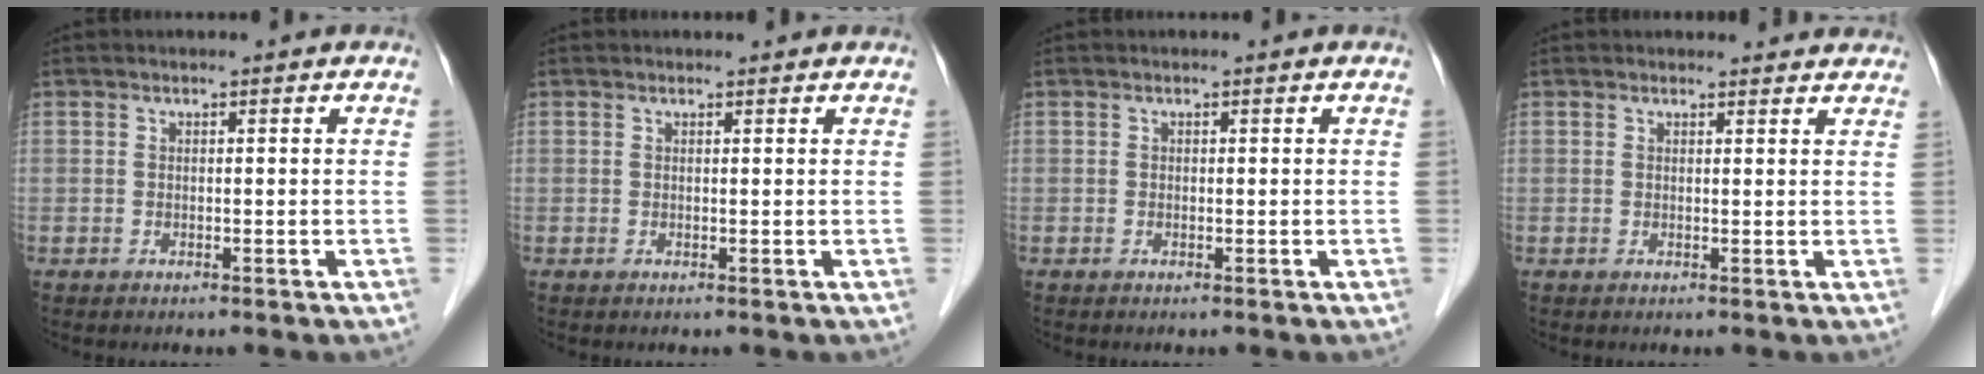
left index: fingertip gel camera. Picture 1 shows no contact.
{"total": 0.7, "force": [0.7, 0.2, 0.0], "torque": [-0.007, 0.002, 0.009]}
{"total": 0.0}
{"total": 3.9, "force": [3.7, 1.0, 0.3], "torque": [0.000, 0.003, 0.029]}